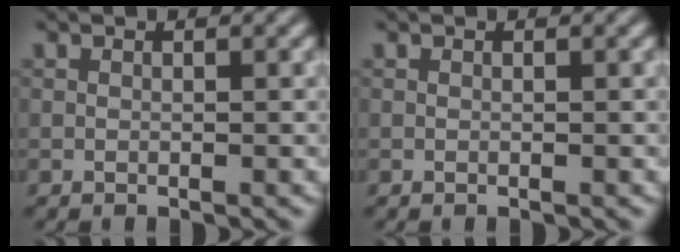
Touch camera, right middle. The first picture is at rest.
{"total": 0.0}